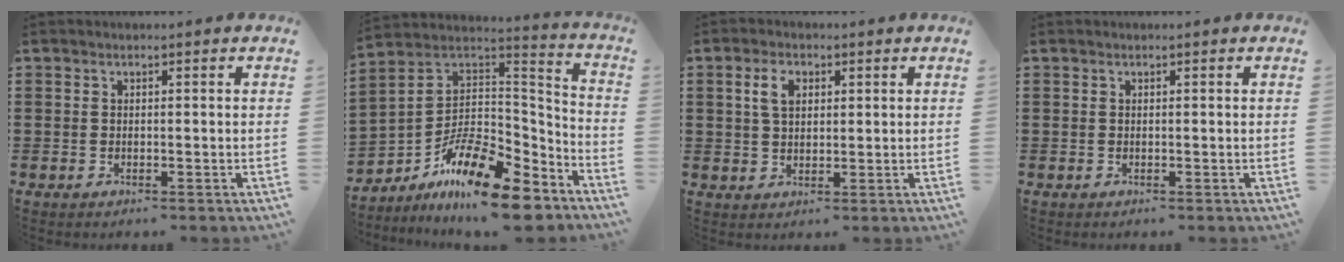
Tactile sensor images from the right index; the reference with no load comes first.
{"total": 14.1, "force": [-9.6, 4.6, 9.3], "torque": [-0.171, 0.026, -0.173]}
{"total": 4.0, "force": [1.3, 2.5, 2.9], "torque": [-0.066, 0.013, 0.022]}
{"total": 0.0}